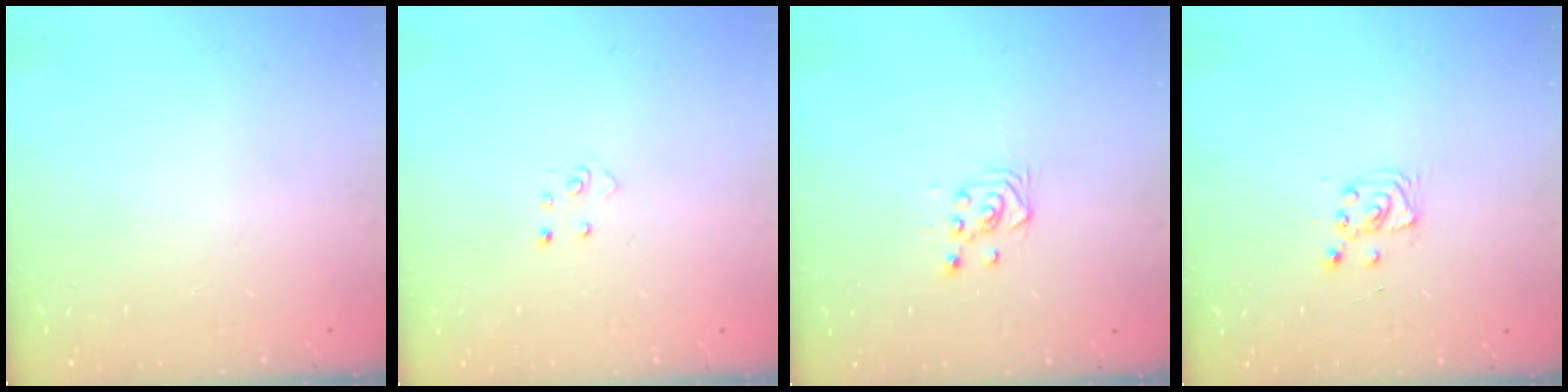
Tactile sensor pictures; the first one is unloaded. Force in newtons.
{"total": 2.6, "press": 2.6, "slide": 0.3}
{"total": 3.7, "press": 3.5, "slide": 1.1}
{"total": 4.4, "press": 4.4, "slide": 0.5}